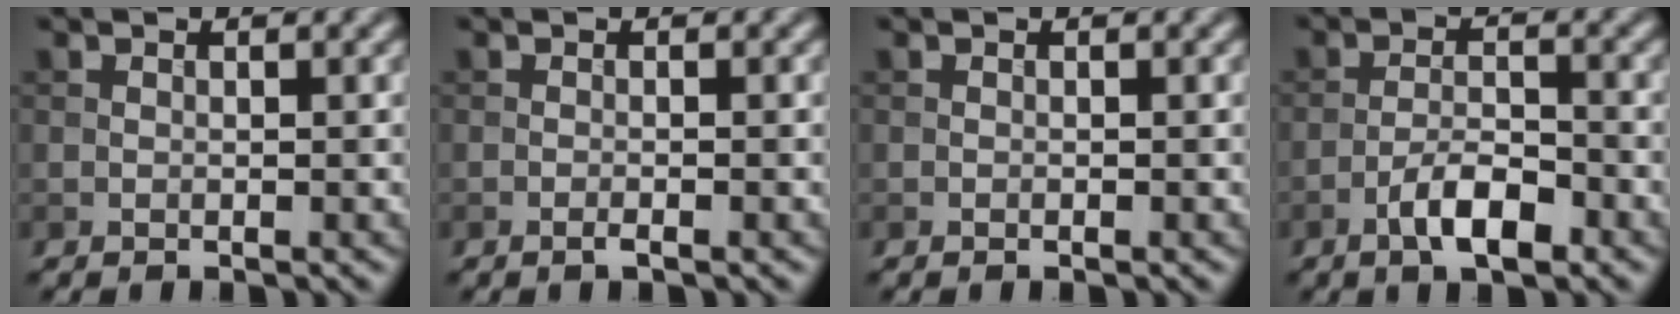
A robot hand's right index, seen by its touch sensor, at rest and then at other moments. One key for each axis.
{"total": 0.7, "fx": -0.4, "fy": 0.1, "fz": 0.6, "tx": -0.010, "ty": -0.001, "tz": -0.009}
{"total": 0.0}
{"total": 3.9, "fx": -2.2, "fy": 1.3, "fz": 2.9, "tx": -0.052, "ty": 0.008, "tz": -0.044}